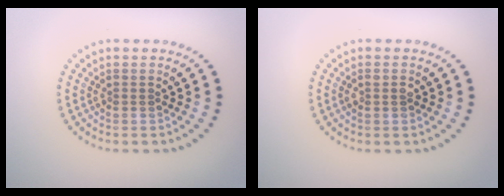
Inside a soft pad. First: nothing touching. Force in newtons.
{"total": 1.1, "press": 1.0, "slide": 0.3}